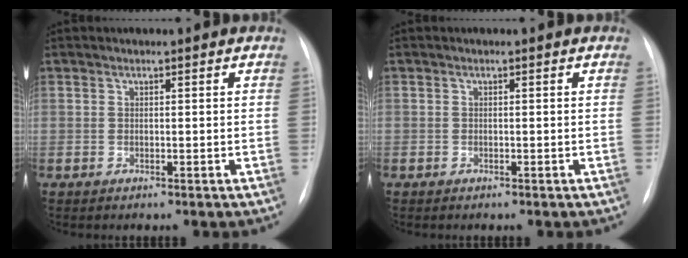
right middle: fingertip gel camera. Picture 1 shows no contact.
{"total": 0.0}